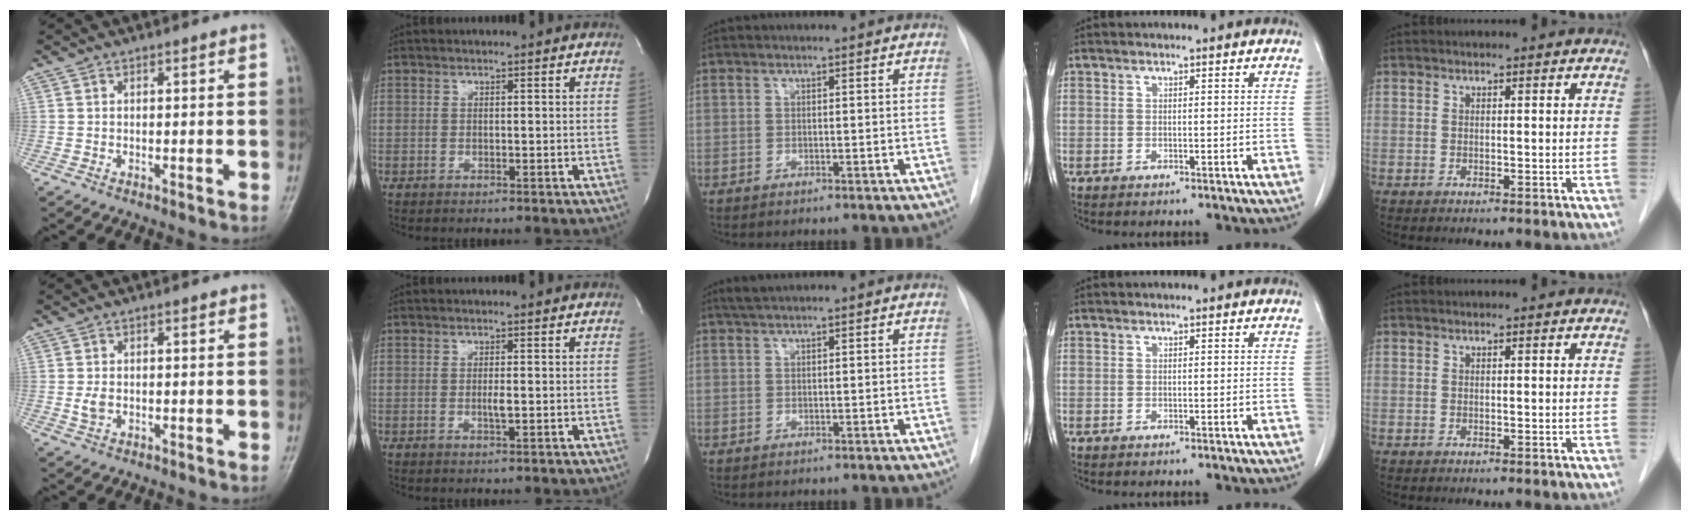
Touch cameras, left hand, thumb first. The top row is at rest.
{"thumb": {"total": 2.2, "force": [-0.1, 1.5, 1.6], "torque": [-0.029, -0.003, -0.003]}, "index": {"total": 1.3, "force": [-0.1, 0.1, 1.3], "torque": [-0.026, -0.002, -0.002]}, "middle": {"total": 1.8, "force": [1.5, -0.1, 1.0], "torque": [-0.022, 0.012, 0.030]}}